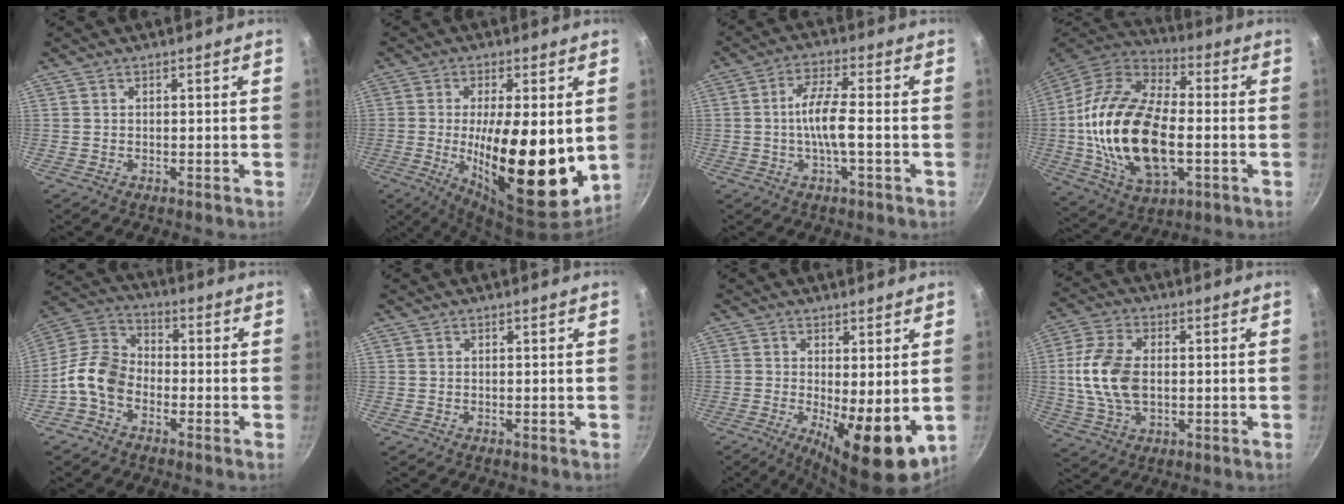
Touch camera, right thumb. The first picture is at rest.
{"total": 20.1, "force": [-1.1, 6.9, 18.8], "torque": [-0.280, -0.024, -0.014]}
{"total": 7.3, "force": [-1.2, 1.5, 7.1], "torque": [-0.138, 0.019, -0.029]}
{"total": 25.7, "force": [-2.5, 14.2, 21.2], "torque": [-0.404, 0.023, -0.043]}
{"total": 9.9, "force": [-4.0, 6.8, 6.1], "torque": [-0.104, 0.046, -0.102]}
{"total": 0.0}
{"total": 11.2, "force": [-1.5, 3.8, 10.4], "torque": [-0.136, -0.013, -0.009]}
{"total": 12.5, "force": [0.1, 7.7, 9.8], "torque": [-0.189, 0.010, -0.003]}